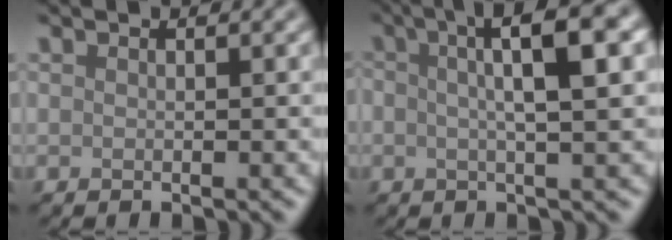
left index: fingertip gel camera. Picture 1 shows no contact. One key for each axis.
{"total": 6.7, "fx": 1.6, "fy": 1.5, "fz": 6.4, "tx": -0.075, "ty": 0.019, "tz": 0.018}